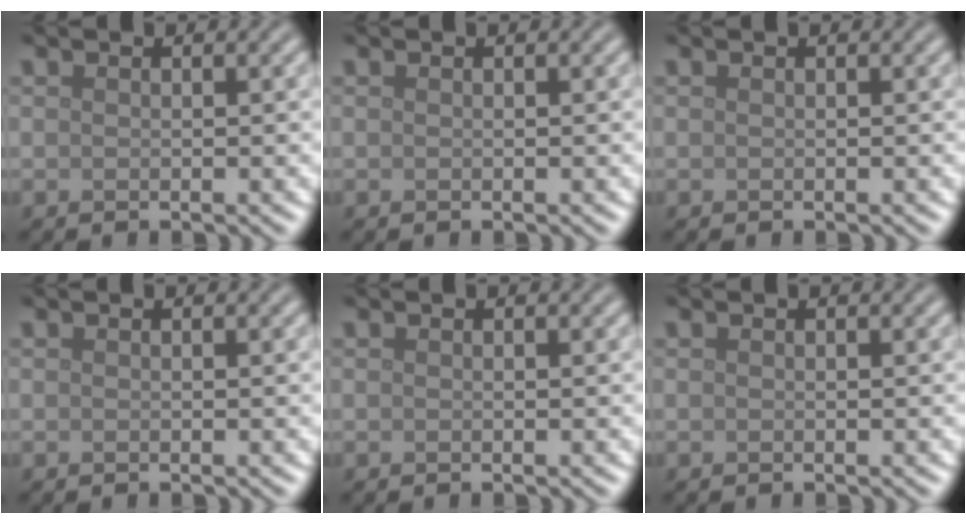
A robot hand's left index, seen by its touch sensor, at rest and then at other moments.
{"total": 0.0}
{"total": 0.0}
{"total": 0.0}
{"total": 0.0}
{"total": 0.0}